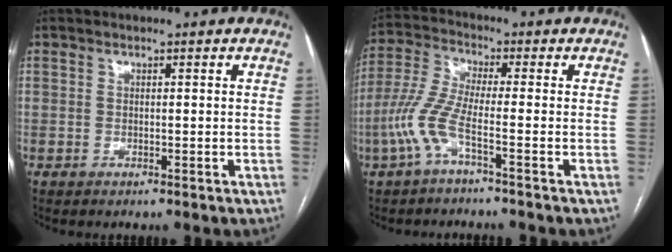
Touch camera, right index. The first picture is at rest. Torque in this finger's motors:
{"motor_torque": [0.91, -0.76, 0.64, 0.20]}